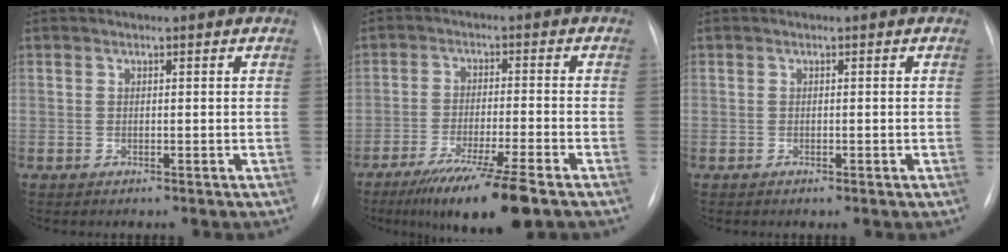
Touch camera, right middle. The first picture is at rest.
{"total": 11.6, "force": [-7.9, -0.2, 8.4], "torque": [-0.141, -0.033, -0.129]}
{"total": 0.6, "force": [-0.3, 0.1, 0.4], "torque": [-0.007, -0.001, -0.004]}